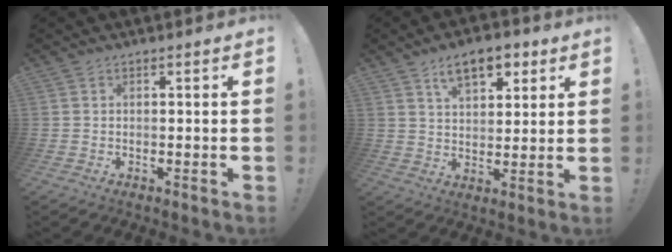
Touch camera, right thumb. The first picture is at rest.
{"total": 10.7, "force": [6.0, 5.7, 6.7], "torque": [-0.096, -0.015, 0.109]}